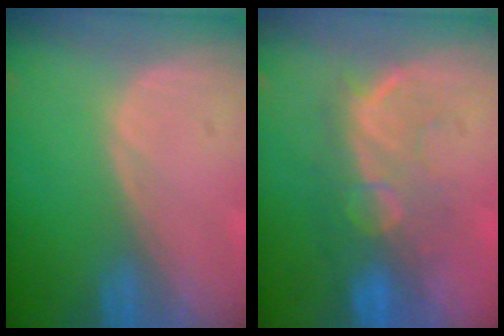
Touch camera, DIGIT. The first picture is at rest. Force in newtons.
{"total": 8.8, "press": 8.4, "slide": 2.7}